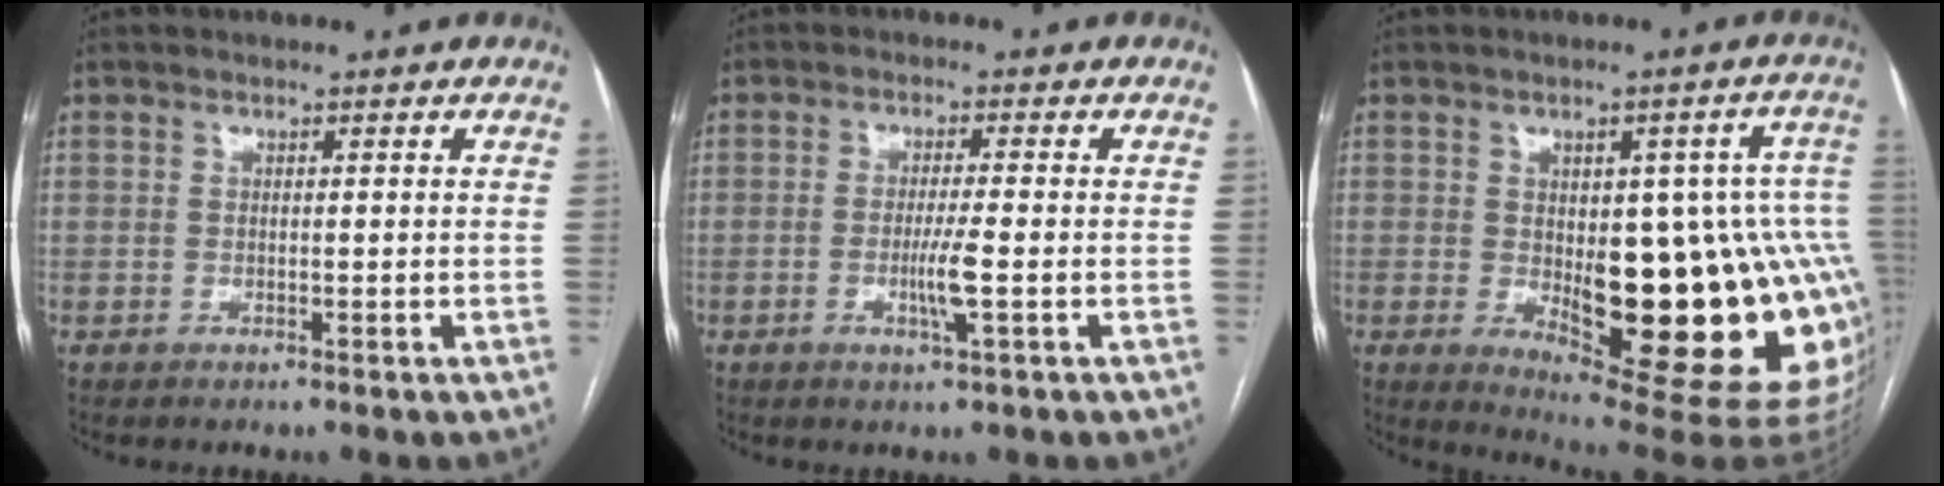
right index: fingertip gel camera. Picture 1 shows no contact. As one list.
[{"total": 4.2, "force": [-1.1, -0.2, 4.1], "torque": [-0.078, -0.008, -0.020]}, {"total": 23.6, "force": [-3.3, 7.6, 22.1], "torque": [-0.206, 0.016, -0.019]}]